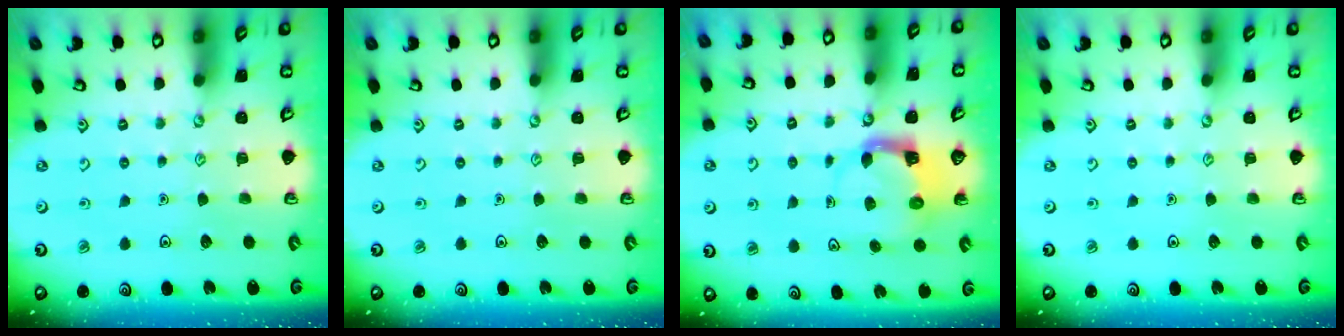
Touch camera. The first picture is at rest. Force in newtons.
{"total": 0.0}
{"total": 4.0, "press": 3.9, "slide": 0.8}
{"total": 0.0}